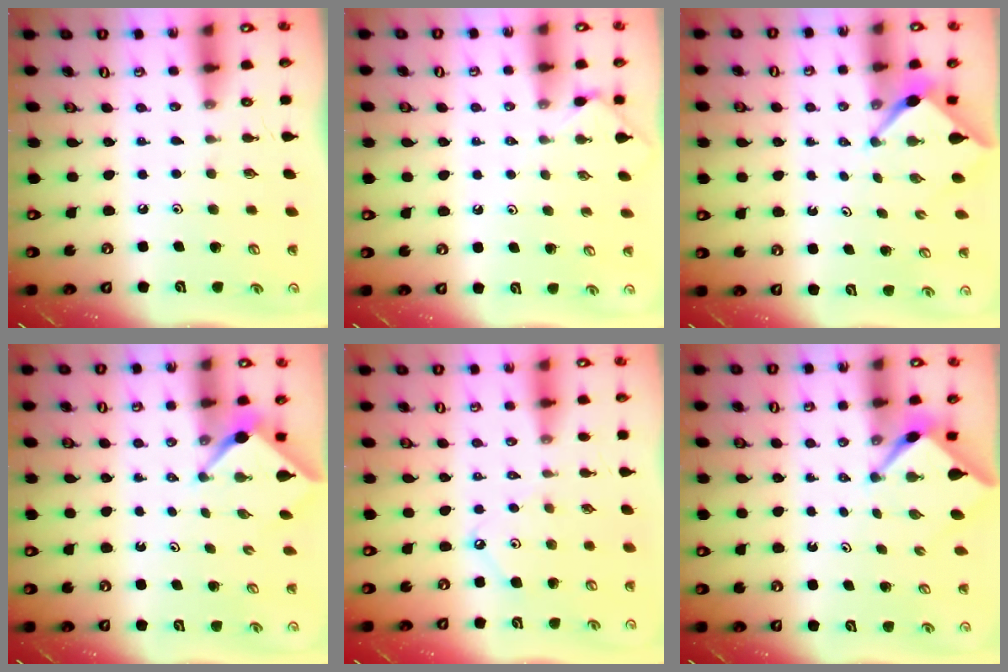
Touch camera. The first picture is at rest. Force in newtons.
{"total": 2.4, "press": 2.4, "slide": 0.5}
{"total": 2.5, "press": 2.4, "slide": 0.3}
{"total": 2.4, "press": 2.4, "slide": 0.3}
{"total": 3.3, "press": 3.3, "slide": 0.1}
{"total": 2.4, "press": 2.4, "slide": 0.3}